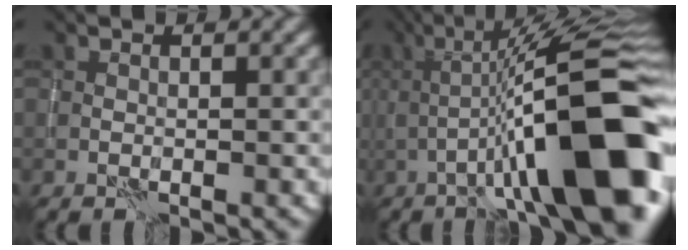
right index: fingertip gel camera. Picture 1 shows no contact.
{"total": 14.2, "force": [-3.5, 2.8, 13.5], "torque": [-0.201, 0.025, -0.054]}